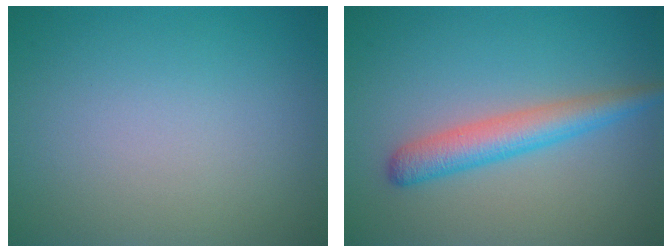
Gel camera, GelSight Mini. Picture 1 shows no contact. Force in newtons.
{"total": 3.7, "press": 3.7, "slide": 0.1}